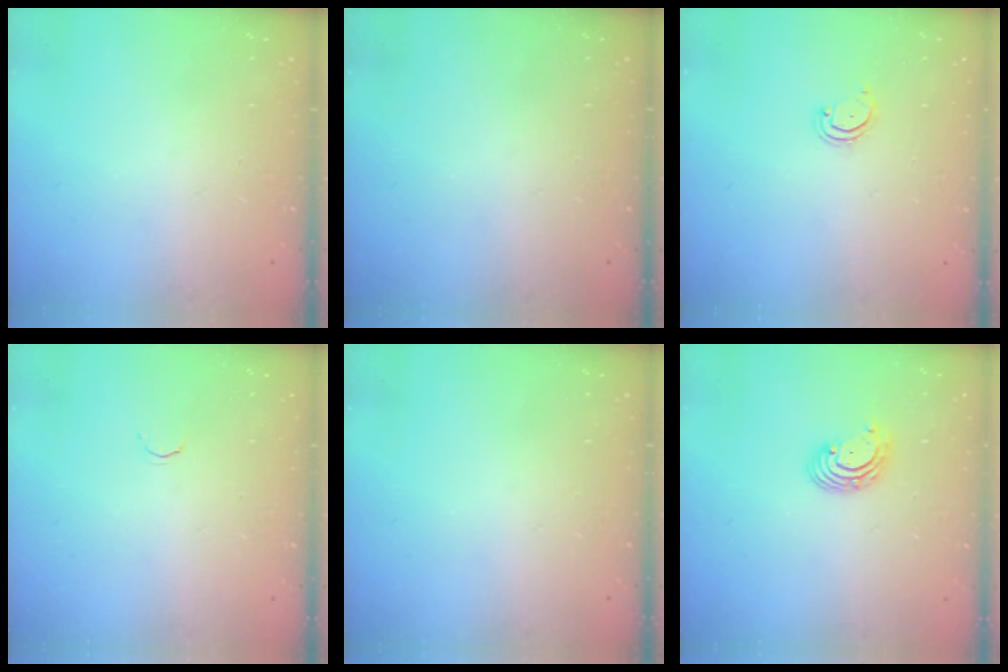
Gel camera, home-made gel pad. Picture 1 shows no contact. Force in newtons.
{"total": 0.0}
{"total": 2.5, "press": 2.5, "slide": 0.2}
{"total": 1.7, "press": 1.6, "slide": 0.5}
{"total": 0.0}
{"total": 2.8, "press": 2.8, "slide": 0.2}